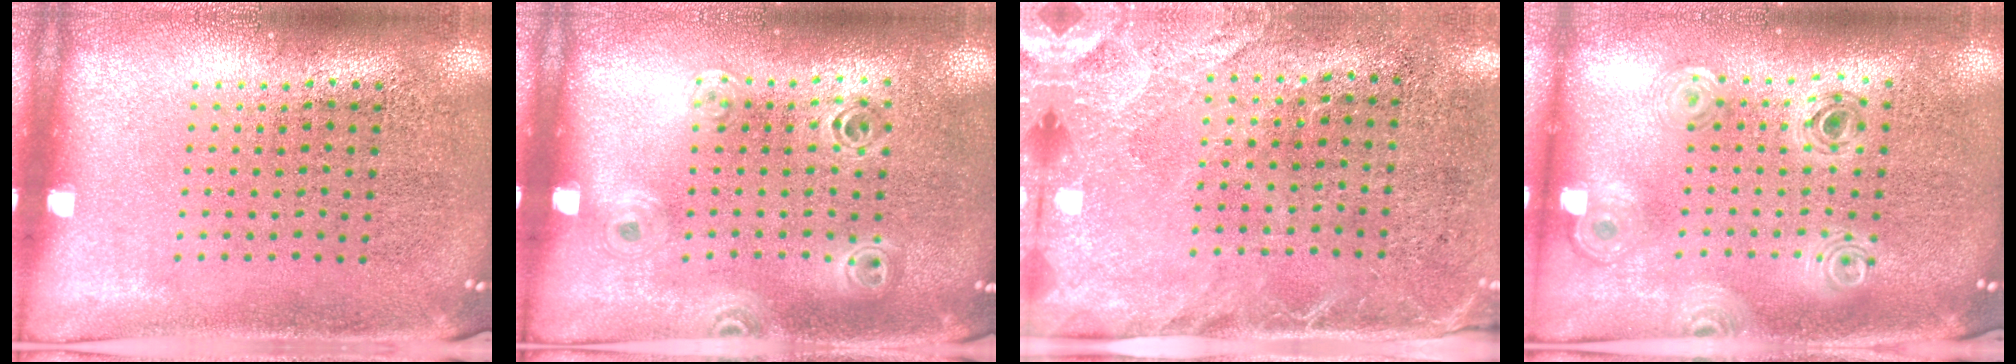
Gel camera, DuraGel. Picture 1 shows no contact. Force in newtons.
{"total": 1.1, "press": 1.1, "slide": 0.2}
{"total": 2.7, "press": 2.2, "slide": 1.6}
{"total": 0.8, "press": 0.8, "slide": 0.1}